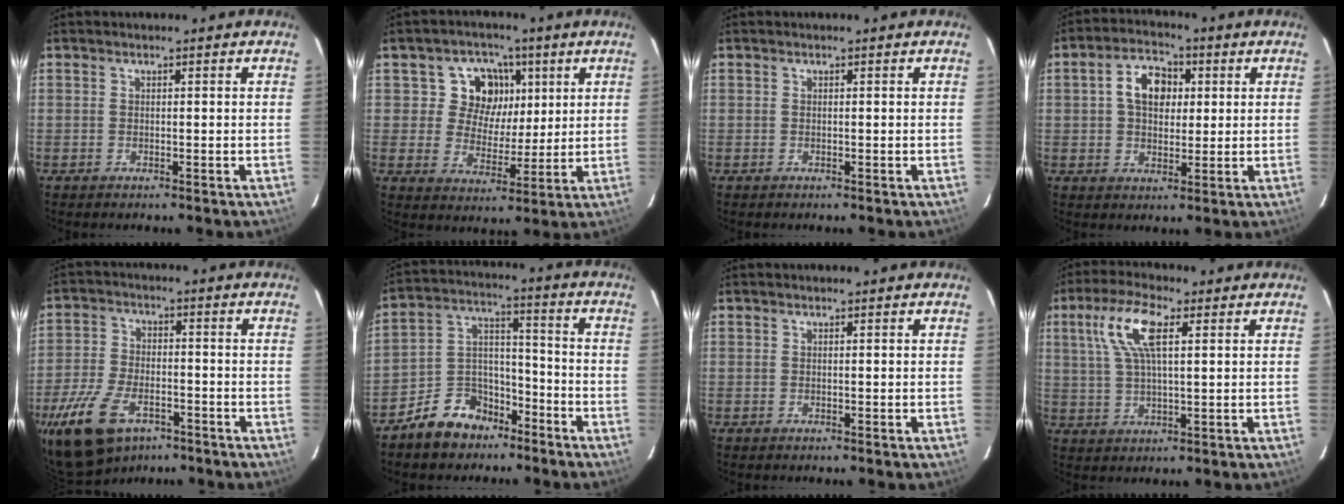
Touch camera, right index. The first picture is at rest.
{"total": 9.3, "force": [3.1, 8.2, 3.0], "torque": [-0.059, 0.001, 0.048]}
{"total": 0.0}
{"total": 7.9, "force": [1.8, 5.4, 5.5], "torque": [-0.100, 0.024, 0.030]}
{"total": 15.2, "force": [-9.2, 8.3, 8.7], "torque": [-0.207, -0.022, -0.167]}
{"total": 10.9, "force": [-7.6, 6.8, 3.9], "torque": [-0.081, 0.048, -0.119]}
{"total": 0.0}
{"total": 9.5, "force": [3.5, 3.1, 8.2], "torque": [-0.166, 0.018, 0.066]}